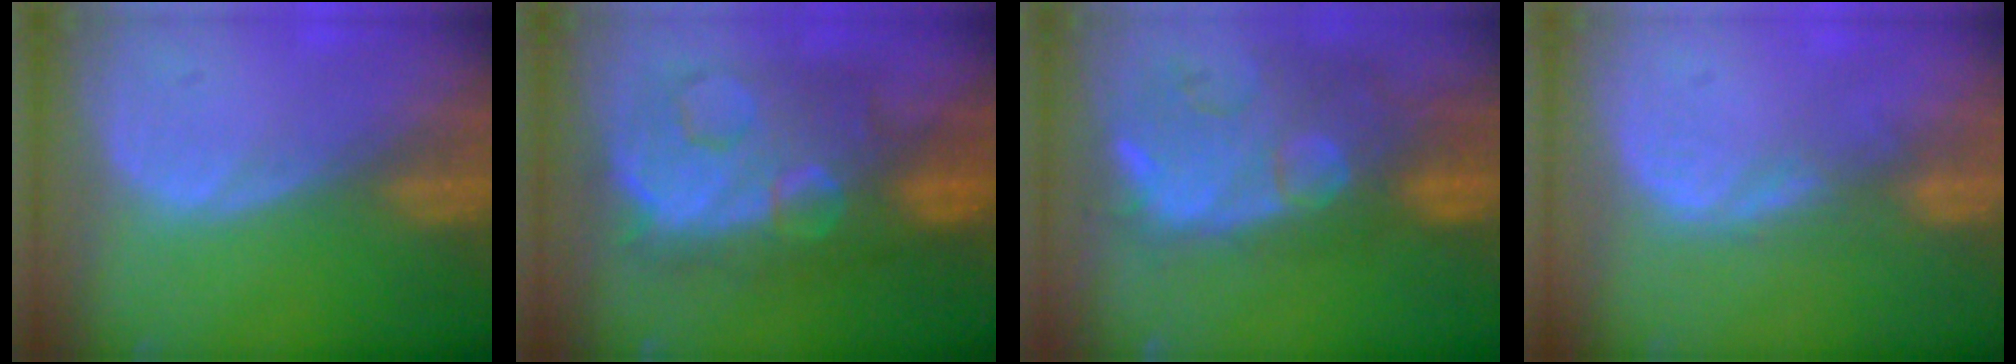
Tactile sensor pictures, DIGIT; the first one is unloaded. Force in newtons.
{"total": 12.1, "press": 12.0, "slide": 1.2}
{"total": 12.6, "press": 11.3, "slide": 5.7}
{"total": 2.7, "press": 2.1, "slide": 1.7}